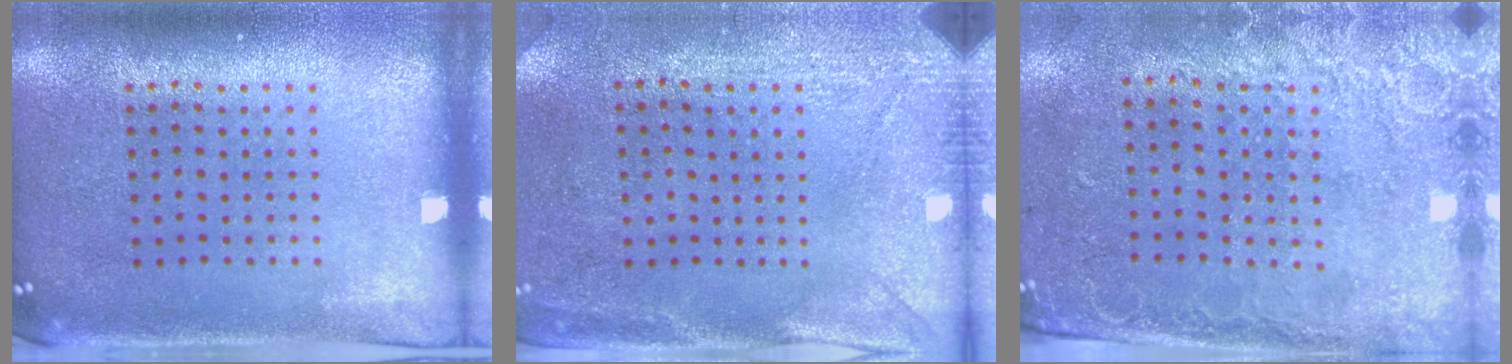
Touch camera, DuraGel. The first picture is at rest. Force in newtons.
{"total": 3.0, "press": 2.3, "slide": 1.9}
{"total": 2.6, "press": 2.1, "slide": 1.5}